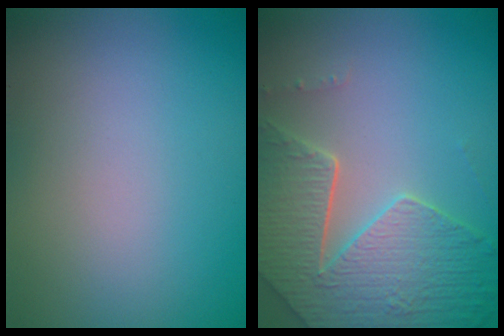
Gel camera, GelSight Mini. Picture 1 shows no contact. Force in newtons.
{"total": 7.2, "press": 5.5, "slide": 4.7}